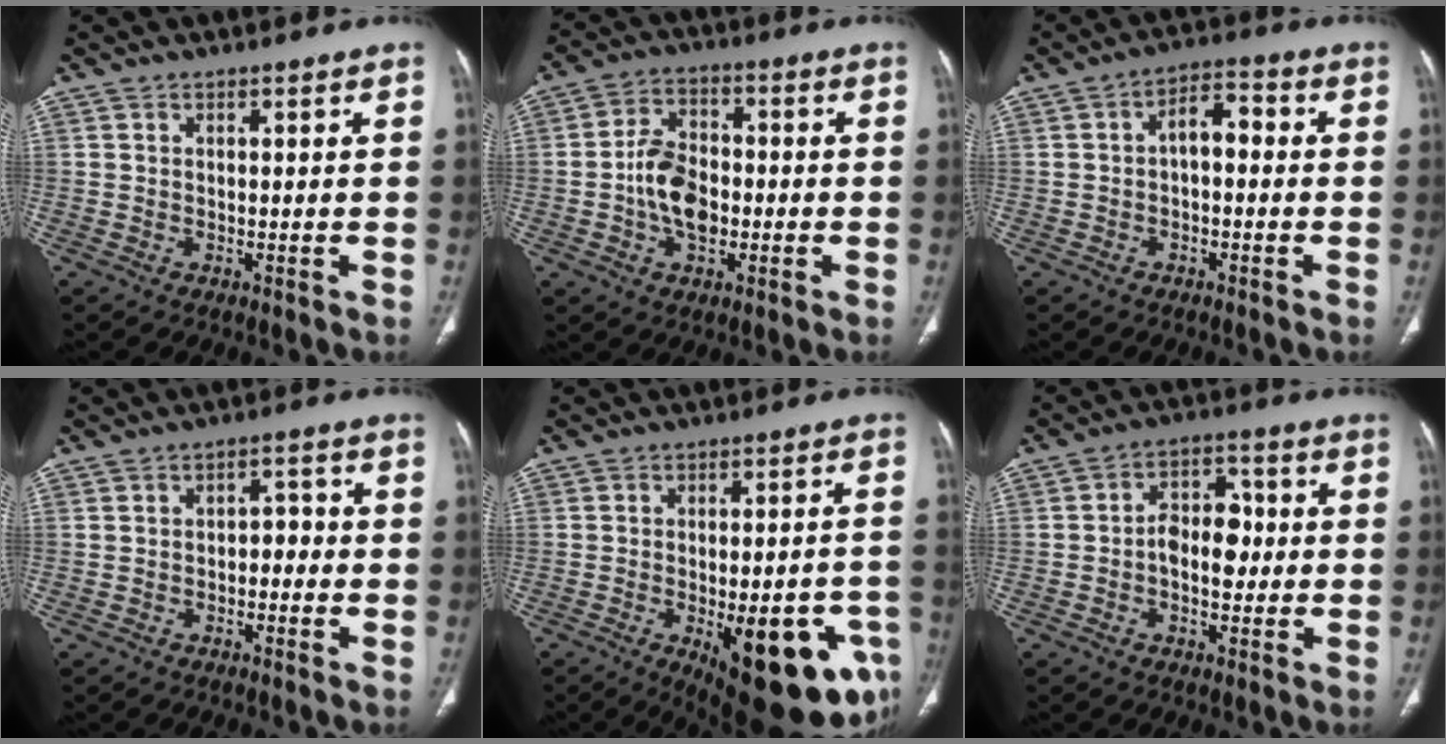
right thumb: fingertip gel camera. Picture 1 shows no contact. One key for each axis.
{"total": 9.5, "fx": -1.7, "fy": 6.3, "fz": 6.9, "tx": -0.106, "ty": 0.020, "tz": -0.036}
{"total": 5.2, "fx": -0.4, "fy": 2.9, "fz": 4.3, "tx": -0.054, "ty": 0.027, "tz": -0.017}
{"total": 3.3, "fx": -1.0, "fy": 2.2, "fz": 2.2, "tx": -0.013, "ty": 0.022, "tz": -0.022}
{"total": 21.7, "fx": -8.4, "fy": 8.2, "fz": 18.3, "tx": -0.173, "ty": 0.013, "tz": -0.093}
{"total": 7.5, "fx": -0.7, "fy": 4.9, "fz": 5.7, "tx": -0.063, "ty": 0.024, "tz": -0.020}